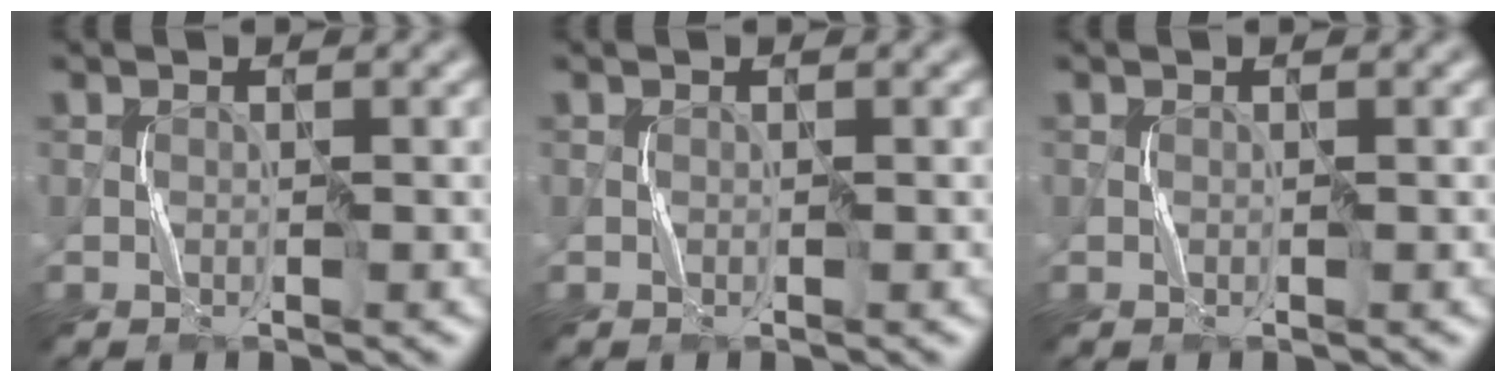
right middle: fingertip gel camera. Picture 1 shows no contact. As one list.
[{"total": 0.0}, {"total": 0.0}]